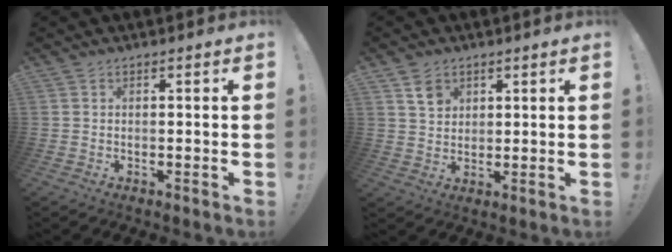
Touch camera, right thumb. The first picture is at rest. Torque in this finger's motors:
{"motor_torque": [0.15, 0.08, -0.34, -0.11, 0.05]}